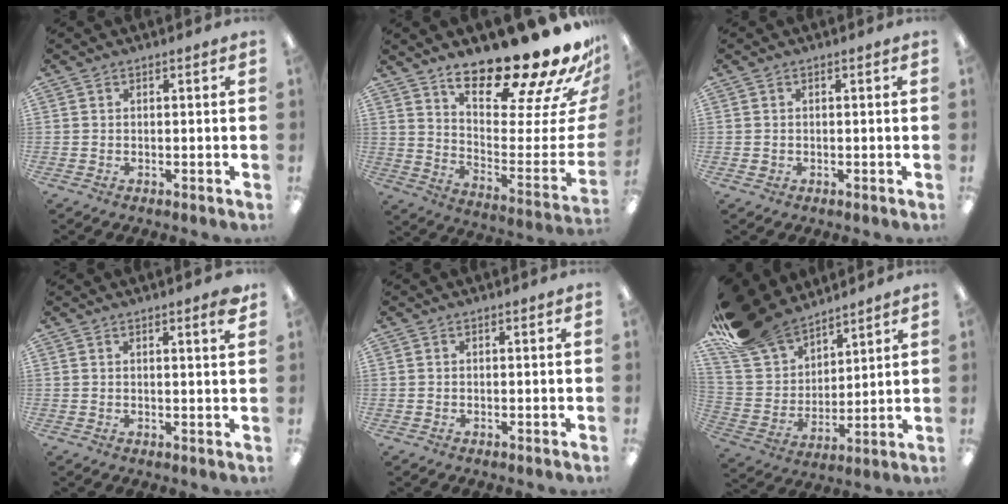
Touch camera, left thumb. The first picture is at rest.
{"total": 22.5, "force": [18.7, 5.1, 11.5], "torque": [-0.145, -0.154, 0.300]}
{"total": 0.8, "force": [0.1, 0.7, 0.1], "torque": [-0.001, 0.005, 0.000]}
{"total": 2.5, "force": [1.8, 0.1, 1.7], "torque": [-0.021, -0.006, 0.027]}
{"total": 0.0}
{"total": 19.1, "force": [15.8, 8.9, 6.0], "torque": [-0.148, -0.095, 0.297]}